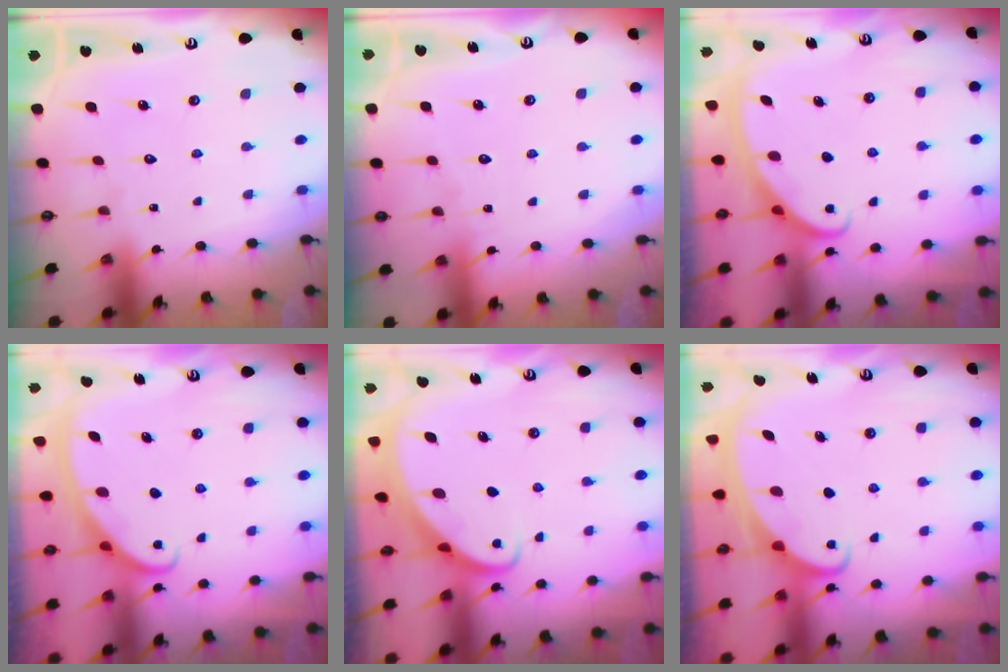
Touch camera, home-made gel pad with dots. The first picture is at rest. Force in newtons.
{"total": 2.8, "press": 2.8, "slide": 0.4}
{"total": 3.0, "press": 3.0, "slide": 0.4}
{"total": 3.0, "press": 3.0, "slide": 0.4}
{"total": 2.6, "press": 2.5, "slide": 0.3}
{"total": 2.3, "press": 2.3, "slide": 0.3}